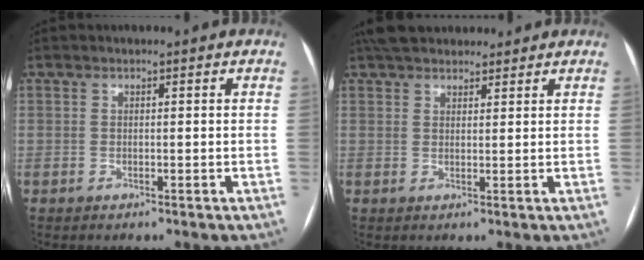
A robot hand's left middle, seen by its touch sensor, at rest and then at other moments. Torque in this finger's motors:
{"motor_torque": [0.55, -0.46, 0.06, 0.01]}